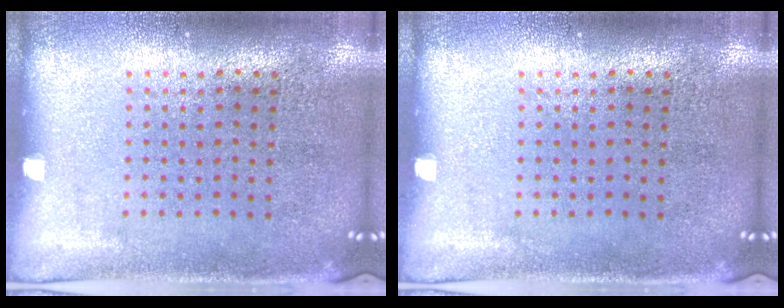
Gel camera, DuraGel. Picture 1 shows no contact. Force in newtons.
{"total": 0.0}